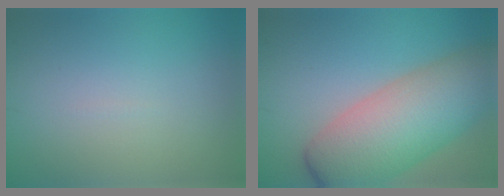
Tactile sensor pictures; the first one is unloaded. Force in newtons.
{"total": 10.6, "press": 10.6, "slide": 0.4}